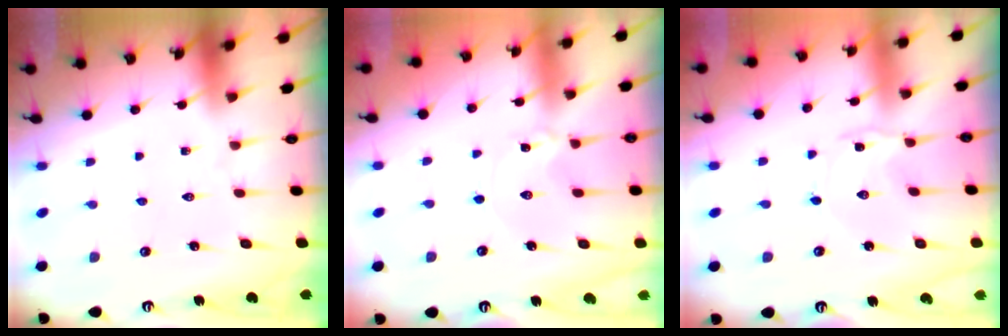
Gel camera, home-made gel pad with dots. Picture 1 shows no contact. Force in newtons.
{"total": 1.5, "press": 1.5, "slide": 0.2}
{"total": 1.3, "press": 1.3, "slide": 0.2}